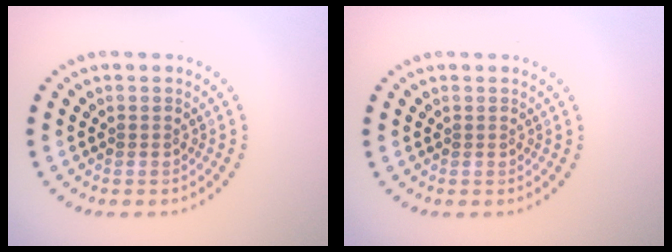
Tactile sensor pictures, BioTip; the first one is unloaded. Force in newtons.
{"total": 0.0}